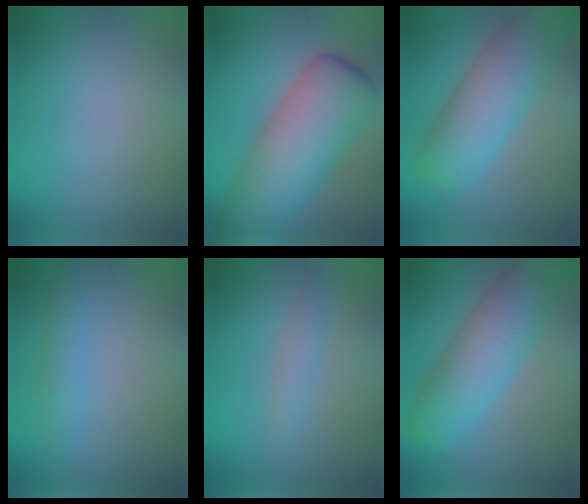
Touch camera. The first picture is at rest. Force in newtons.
{"total": 10.3, "press": 10.3, "slide": 0.4}
{"total": 7.8, "press": 7.8, "slide": 0.3}
{"total": 2.0, "press": 2.0, "slide": 0.1}
{"total": 1.4, "press": 1.4, "slide": 0.1}
{"total": 7.7, "press": 7.7, "slide": 0.2}